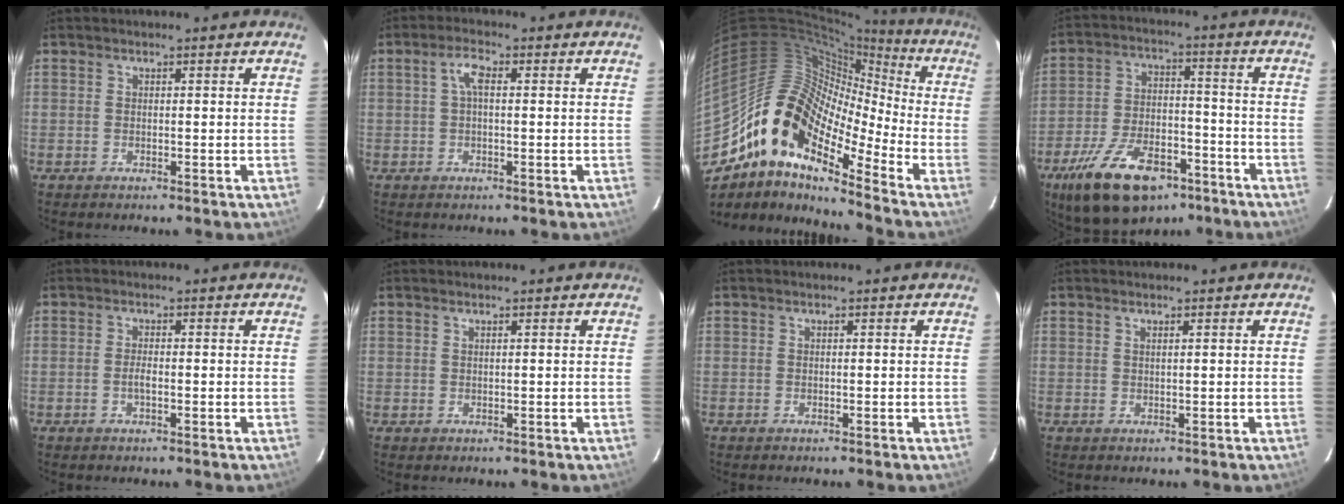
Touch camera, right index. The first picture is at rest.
{"total": 3.1, "force": [0.5, 1.1, 2.8], "torque": [-0.059, 0.011, 0.008]}
{"total": 15.9, "force": [-9.8, 7.0, 10.5], "torque": [-0.168, 0.006, -0.205]}
{"total": 18.7, "force": [-11.7, 9.1, 11.3], "torque": [-0.226, -0.011, -0.187]}
{"total": 1.6, "force": [-0.4, 0.3, 1.5], "torque": [-0.030, 0.000, -0.010]}
{"total": 0.6, "force": [0.3, 0.5, 0.0], "torque": [0.000, 0.002, 0.005]}
{"total": 0.0}
{"total": 0.6, "force": [0.4, -0.1, 0.4], "torque": [-0.008, 0.000, 0.006]}